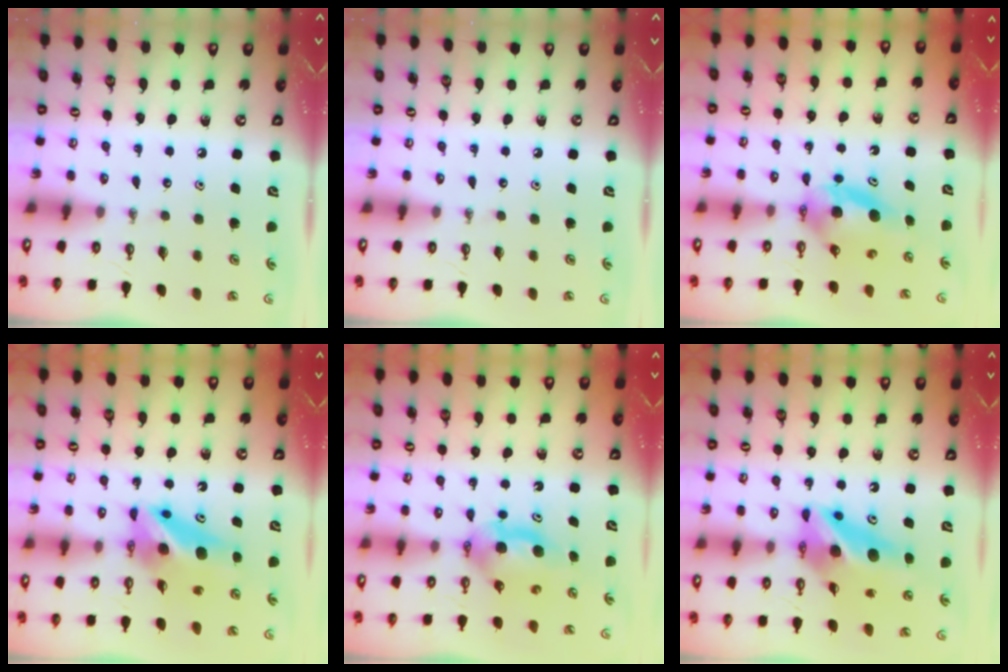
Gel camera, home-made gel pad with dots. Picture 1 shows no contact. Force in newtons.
{"total": 0.0}
{"total": 6.6, "press": 6.3, "slide": 2.0}
{"total": 8.4, "press": 8.4, "slide": 0.6}
{"total": 6.6, "press": 6.0, "slide": 2.8}
{"total": 13.4, "press": 13.4, "slide": 1.3}